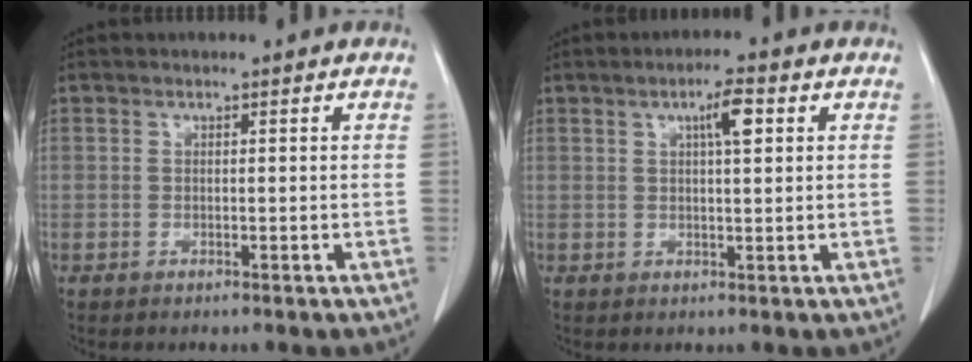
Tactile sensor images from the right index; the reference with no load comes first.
{"total": 4.1, "force": [1.5, 0.6, 3.7], "torque": [-0.065, 0.004, 0.025]}